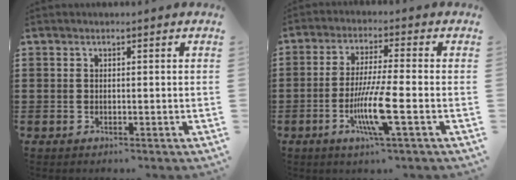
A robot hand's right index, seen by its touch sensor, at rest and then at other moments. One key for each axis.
{"total": 9.0, "fx": -3.0, "fy": 0.7, "fz": 8.4, "tx": -0.170, "ty": -0.021, "tz": -0.060}